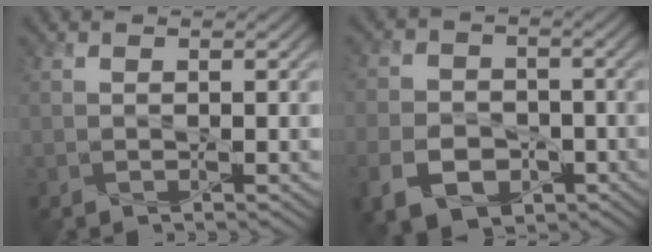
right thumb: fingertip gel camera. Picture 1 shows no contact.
{"total": 8.1, "force": [-3.6, 5.8, 4.3], "torque": [-0.099, -0.020, -0.069]}